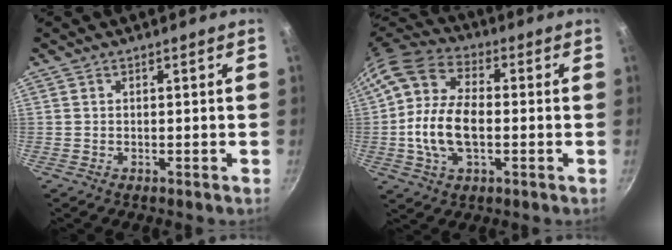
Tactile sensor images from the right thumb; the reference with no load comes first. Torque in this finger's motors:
{"motor_torque": [1.32, 2.77, 1.41, -0.57, 0.21]}